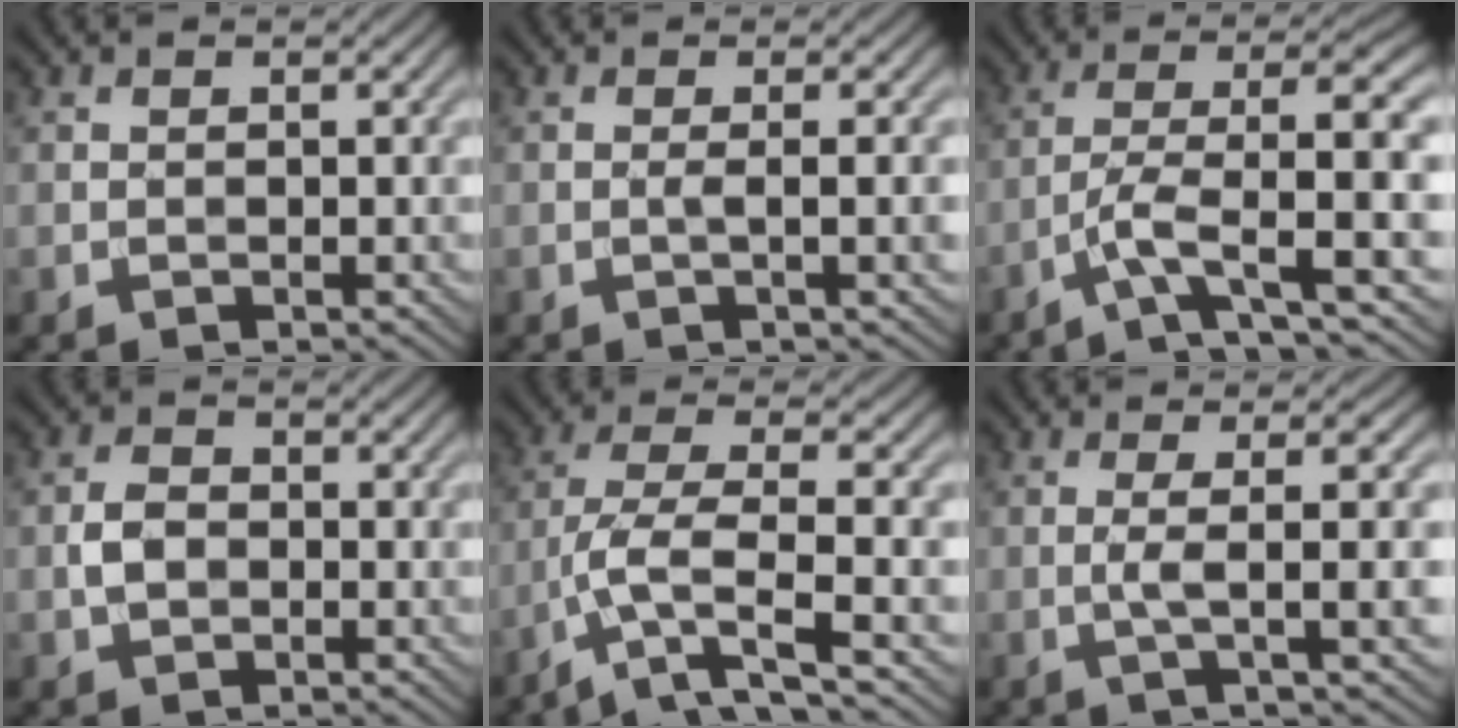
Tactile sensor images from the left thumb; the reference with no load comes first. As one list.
[{"total": 3.3, "force": [-0.2, 0.6, 3.2], "torque": [-0.047, 0.006, -0.009]}, {"total": 7.5, "force": [-2.3, 1.4, 7.0], "torque": [-0.121, 0.015, -0.052]}, {"total": 2.7, "force": [-0.5, 2.0, 1.8], "torque": [-0.039, 0.000, -0.015]}, {"total": 7.9, "force": [-3.9, 1.7, 6.6], "torque": [-0.131, 0.001, -0.083]}, {"total": 5.7, "force": [0.0, 0.9, 5.6], "torque": [-0.096, 0.010, -0.002]}]